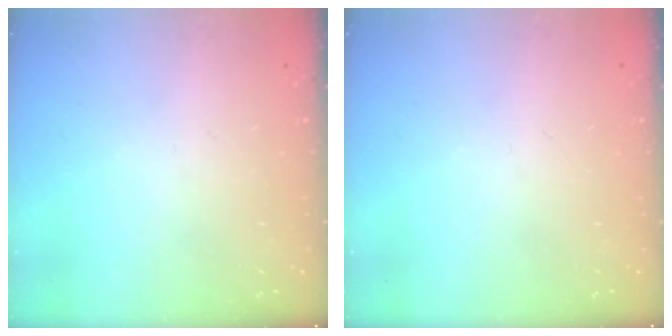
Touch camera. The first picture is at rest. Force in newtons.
{"total": 0.0}